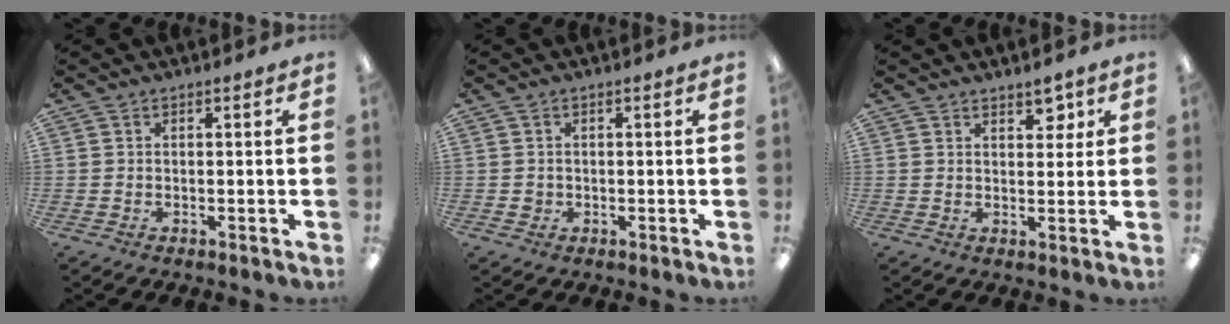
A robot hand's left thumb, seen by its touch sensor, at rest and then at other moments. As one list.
[{"total": 1.3, "force": [-0.2, 1.2, 0.4], "torque": [-0.009, 0.005, -0.007]}, {"total": 4.3, "force": [2.8, 2.0, 2.5], "torque": [-0.013, -0.015, 0.041]}]